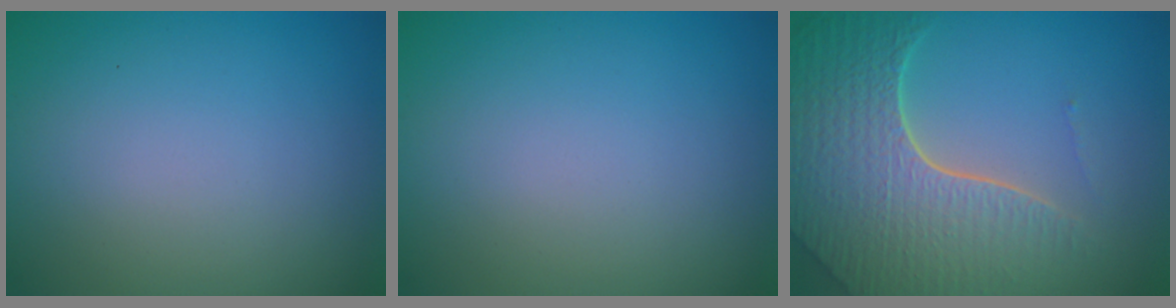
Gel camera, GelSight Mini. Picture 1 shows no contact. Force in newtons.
{"total": 0.0}
{"total": 8.4, "press": 5.8, "slide": 6.0}